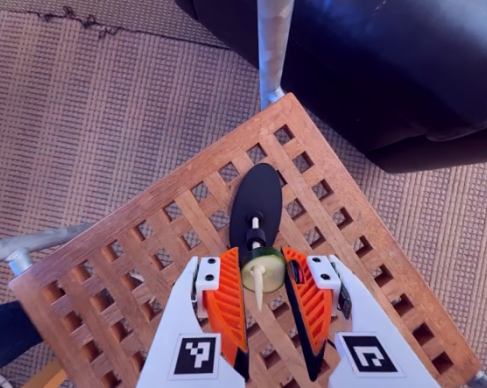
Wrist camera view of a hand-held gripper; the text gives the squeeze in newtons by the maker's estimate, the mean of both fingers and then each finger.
{"total": 7.7, "left": 7.8, "right": 7.6}